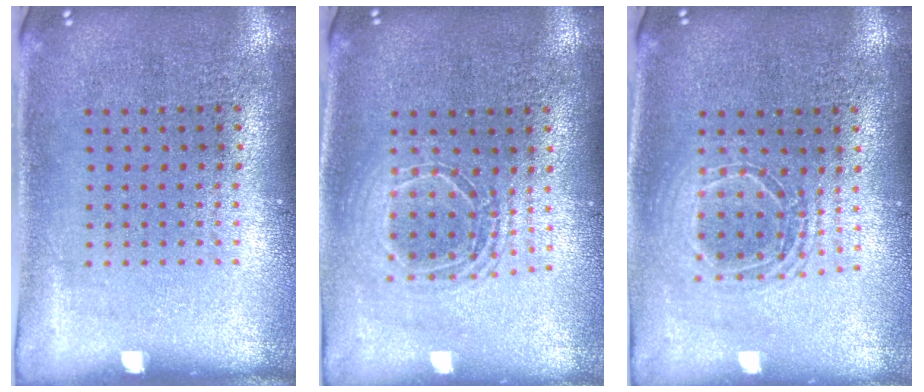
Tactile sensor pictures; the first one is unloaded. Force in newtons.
{"total": 1.8, "press": 1.5, "slide": 1.0}
{"total": 1.8, "press": 1.5, "slide": 1.0}